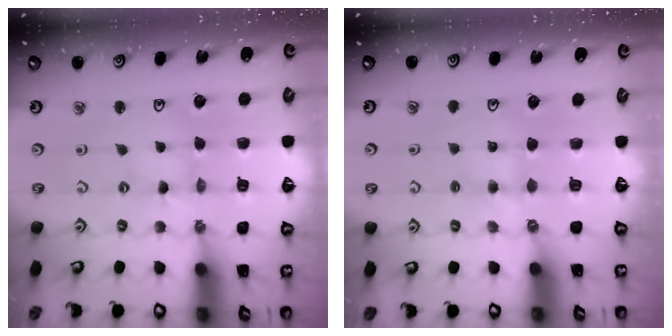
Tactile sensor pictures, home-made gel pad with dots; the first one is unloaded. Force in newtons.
{"total": 2.9, "press": 2.9, "slide": 0.5}